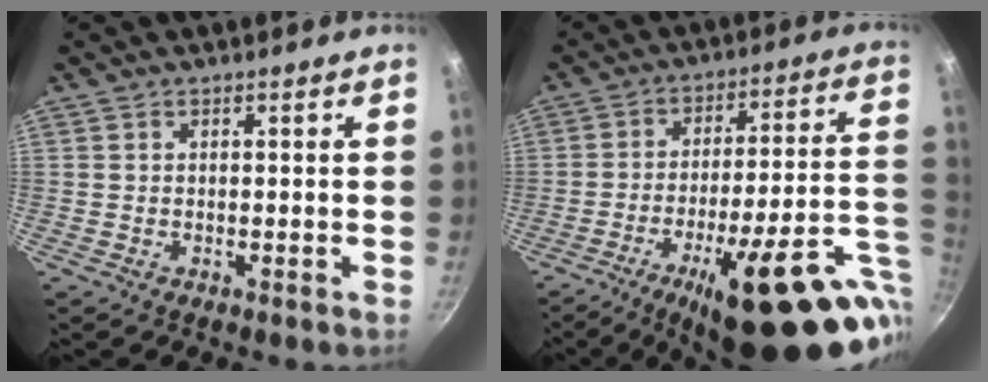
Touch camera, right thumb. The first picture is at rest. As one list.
[{"total": 26.5, "force": [-10.2, 7.6, 23.2], "torque": [-0.281, 0.026, -0.140]}]